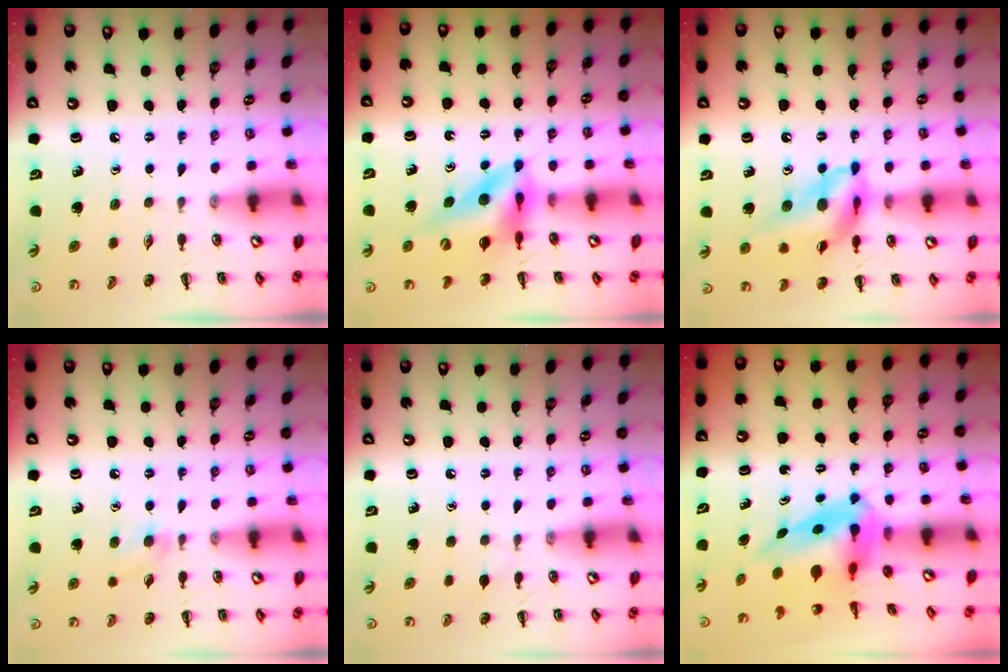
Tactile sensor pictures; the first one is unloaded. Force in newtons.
{"total": 11.5, "press": 10.9, "slide": 3.7}
{"total": 14.5, "press": 13.7, "slide": 4.8}
{"total": 5.2, "press": 4.9, "slide": 1.9}
{"total": 5.1, "press": 4.8, "slide": 1.5}
{"total": 7.8, "press": 7.4, "slide": 2.4}